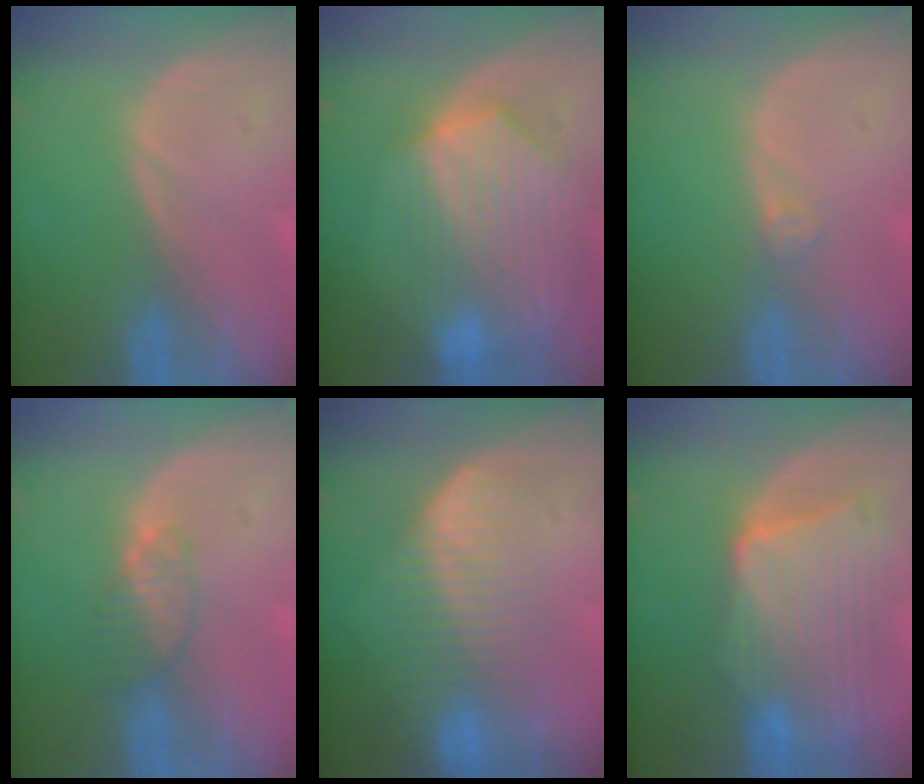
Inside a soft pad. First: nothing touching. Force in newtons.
{"total": 9.4, "press": 8.3, "slide": 4.4}
{"total": 1.3, "press": 1.1, "slide": 0.7}
{"total": 3.3, "press": 3.1, "slide": 1.1}
{"total": 6.8, "press": 6.7, "slide": 1.4}
{"total": 10.3, "press": 9.1, "slide": 4.9}